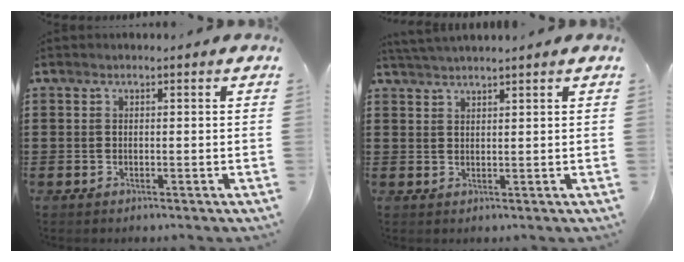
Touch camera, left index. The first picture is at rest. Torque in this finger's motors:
{"motor_torque": [0.77, -0.53, 0.15, 0.03]}